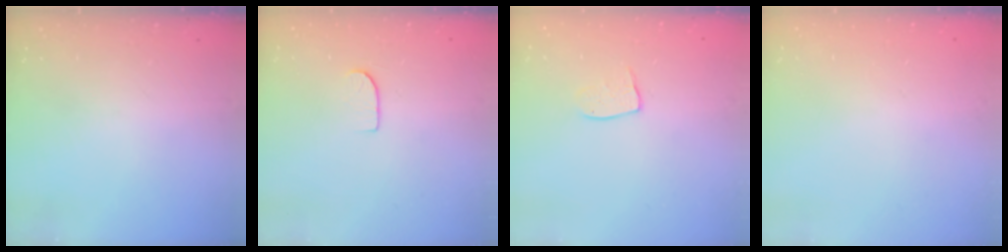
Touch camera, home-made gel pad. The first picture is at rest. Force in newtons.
{"total": 5.5, "press": 5.5, "slide": 0.6}
{"total": 7.0, "press": 7.0, "slide": 0.5}
{"total": 0.0}